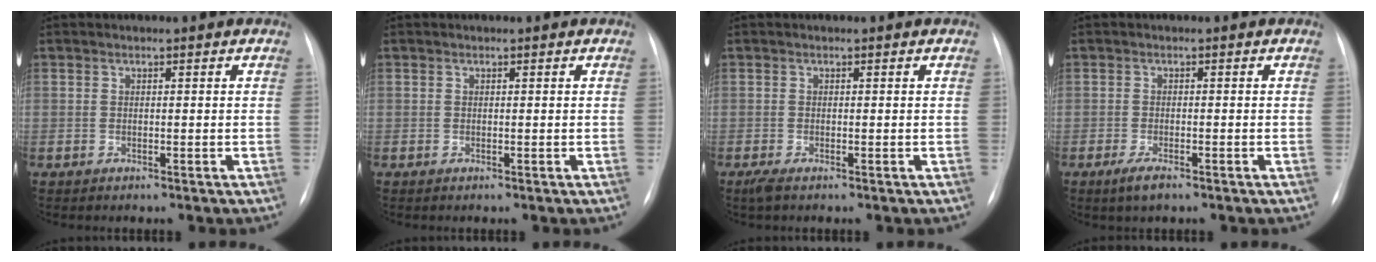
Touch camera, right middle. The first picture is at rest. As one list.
[{"total": 0.0}, {"total": 1.4, "force": [-0.9, 0.3, 1.0], "torque": [-0.026, -0.006, -0.018]}, {"total": 2.6, "force": [-1.7, 0.6, 1.8], "torque": [-0.045, -0.005, -0.030]}]